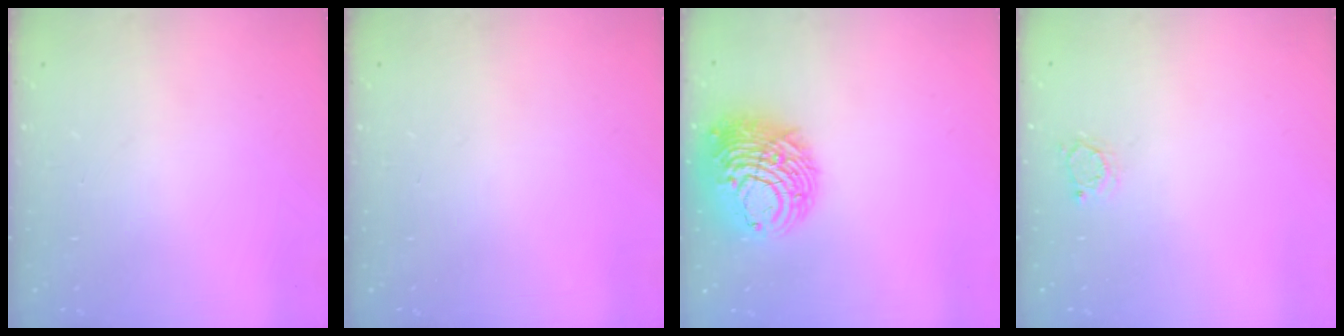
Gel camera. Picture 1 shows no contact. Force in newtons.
{"total": 0.0}
{"total": 13.8, "press": 13.7, "slide": 1.8}
{"total": 2.2, "press": 2.1, "slide": 0.4}